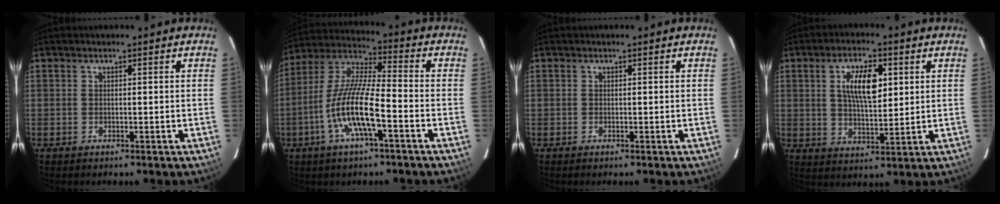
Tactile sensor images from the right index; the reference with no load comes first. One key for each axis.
{"total": 13.4, "fx": -5.1, "fy": 2.5, "fz": 12.2, "tx": -0.247, "ty": -0.003, "tz": -0.101}
{"total": 0.0}
{"total": 9.2, "fx": 2.8, "fy": 3.8, "fz": 7.9, "tx": -0.141, "ty": 0.008, "tz": 0.052}